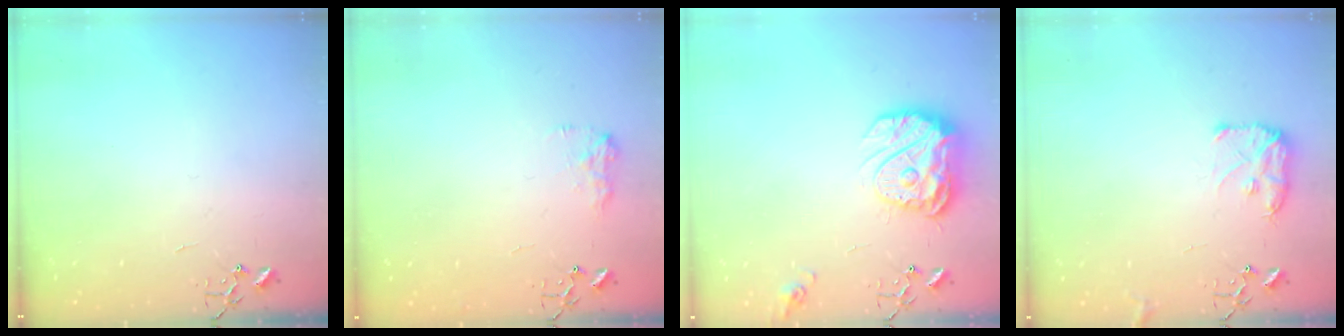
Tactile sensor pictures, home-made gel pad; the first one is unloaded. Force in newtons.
{"total": 7.9, "press": 7.9, "slide": 0.4}
{"total": 17.1, "press": 17.0, "slide": 1.5}
{"total": 8.9, "press": 8.8, "slide": 0.6}